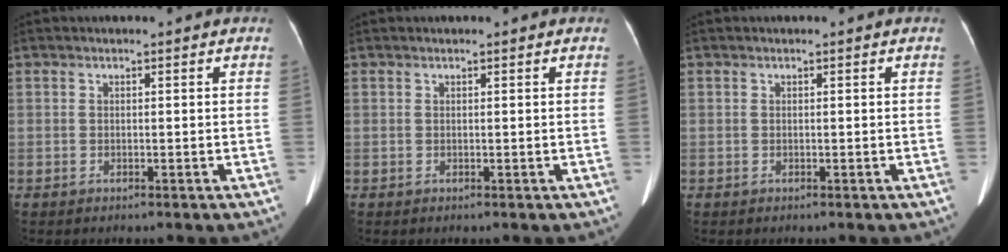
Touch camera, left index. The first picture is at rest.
{"total": 0.0}
{"total": 0.0}